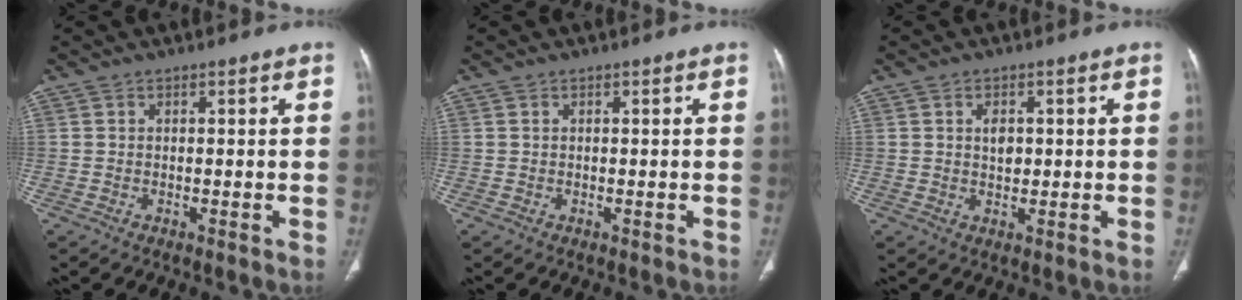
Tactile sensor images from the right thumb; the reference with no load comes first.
{"total": 0.0}
{"total": 2.9, "force": [0.6, 1.9, 2.1], "torque": [-0.023, 0.000, 0.011]}